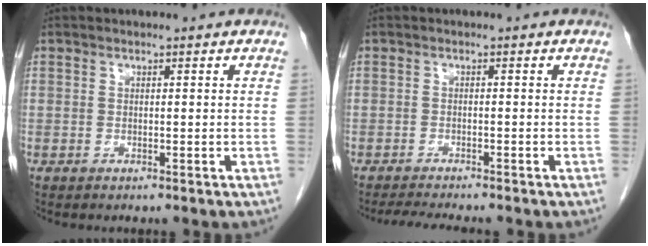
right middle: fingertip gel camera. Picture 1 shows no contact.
{"total": 4.8, "force": [-4.3, 0.1, 2.0], "torque": [-0.032, -0.015, -0.067]}